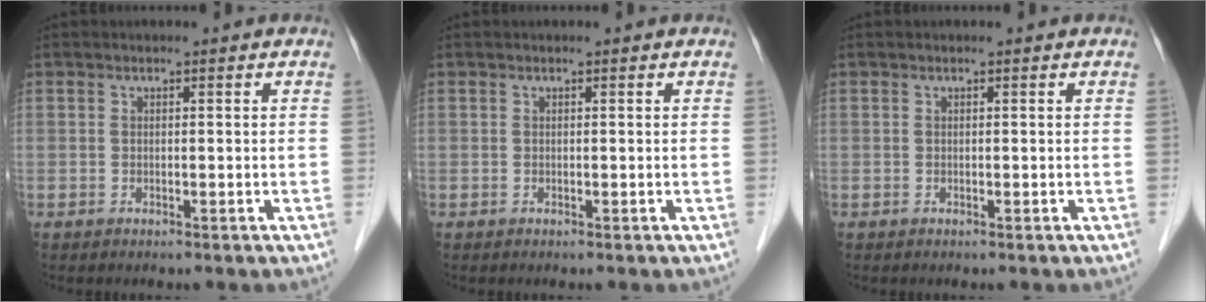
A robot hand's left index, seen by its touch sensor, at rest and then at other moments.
{"total": 0.0}
{"total": 0.0}